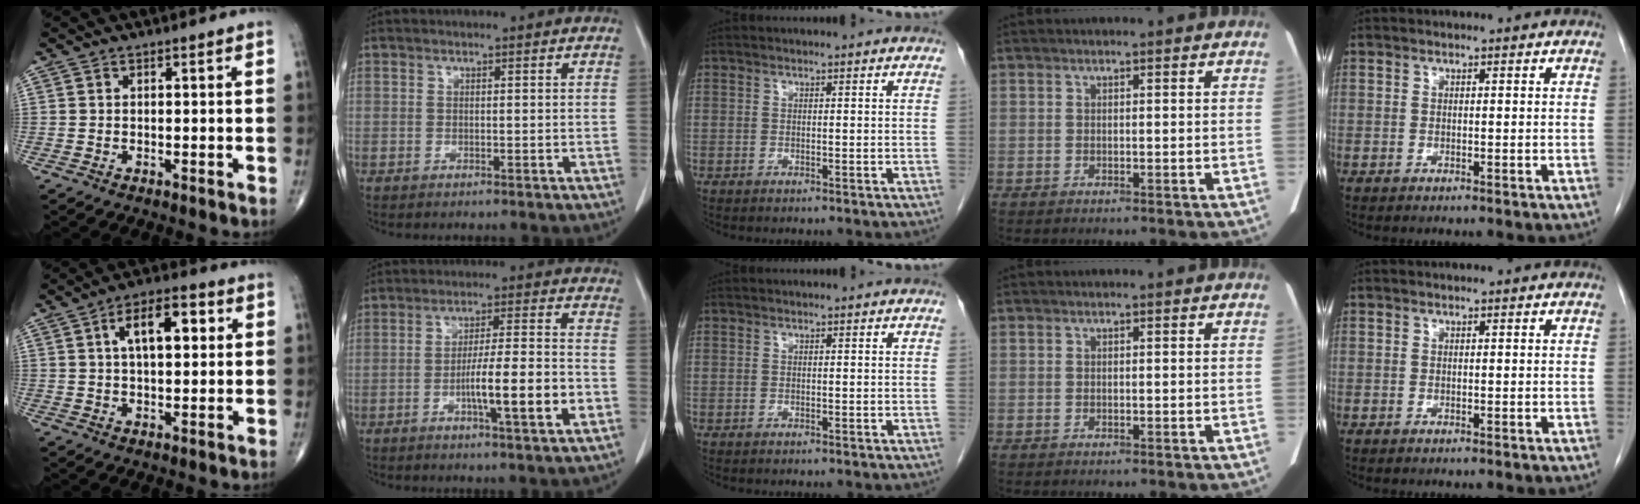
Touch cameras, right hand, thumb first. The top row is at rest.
{"thumb": {"total": 10.0, "force": [2.7, 4.7, 8.4], "torque": [-0.119, 0.013, 0.037]}, "index": {"total": 10.5, "force": [-3.5, 0.4, 9.9], "torque": [-0.160, 0.001, -0.057]}}